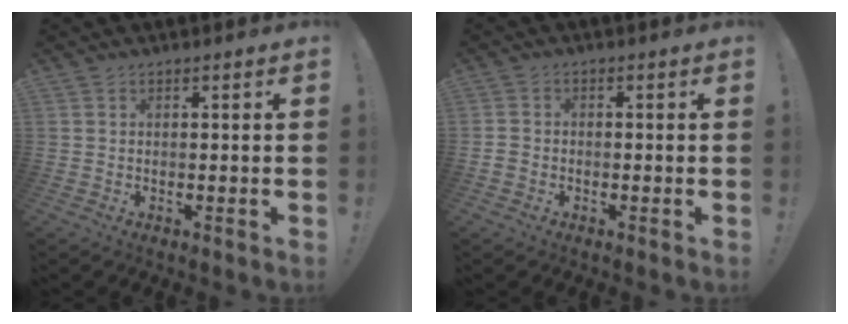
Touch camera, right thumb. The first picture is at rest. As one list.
[{"total": 1.9, "force": [-1.0, 1.5, 0.6], "torque": [-0.007, 0.008, -0.018]}]